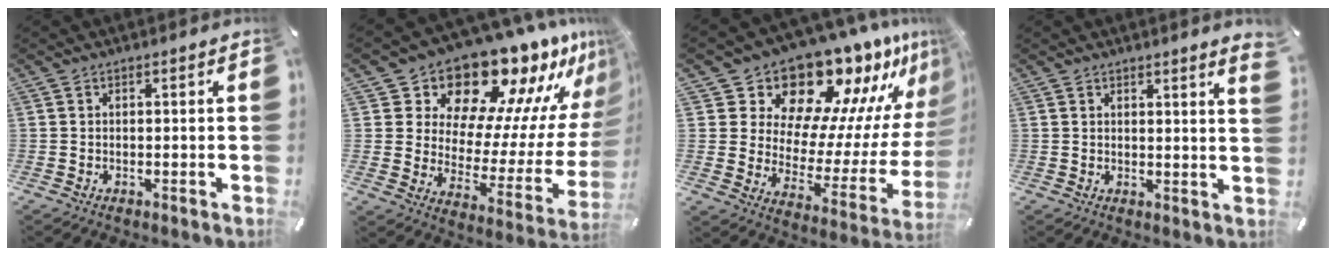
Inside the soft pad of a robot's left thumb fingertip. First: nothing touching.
{"total": 17.1, "force": [15.4, 6.6, 3.1], "torque": [-0.027, -0.166, 0.257]}
{"total": 16.9, "force": [15.8, 5.7, 2.5], "torque": [-0.018, -0.174, 0.257]}
{"total": 2.3, "force": [1.8, -0.2, 1.5], "torque": [-0.023, -0.009, 0.029]}